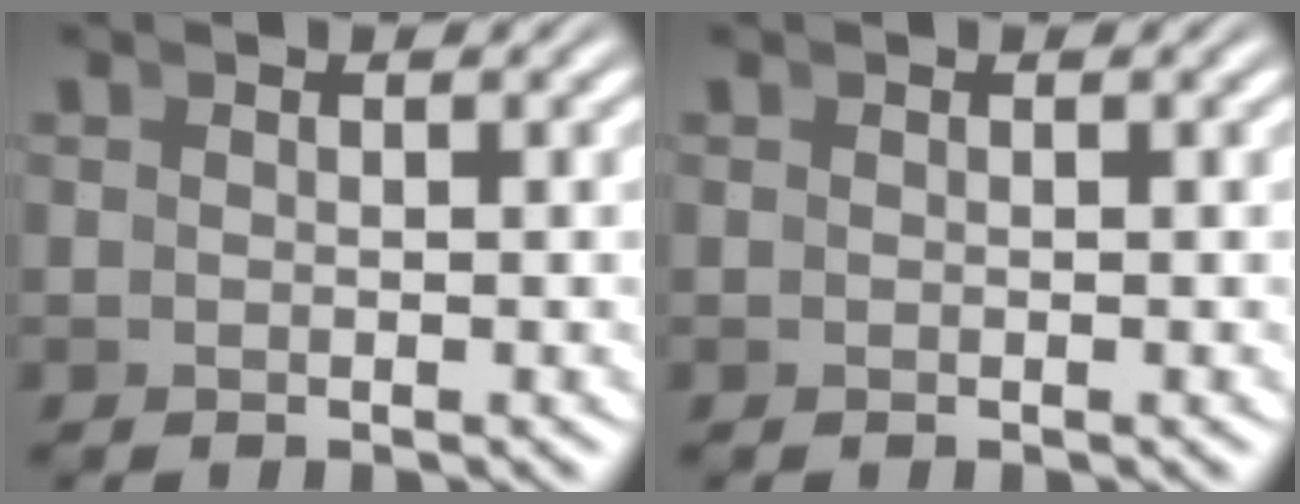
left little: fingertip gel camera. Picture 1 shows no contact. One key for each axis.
{"total": 0.0}